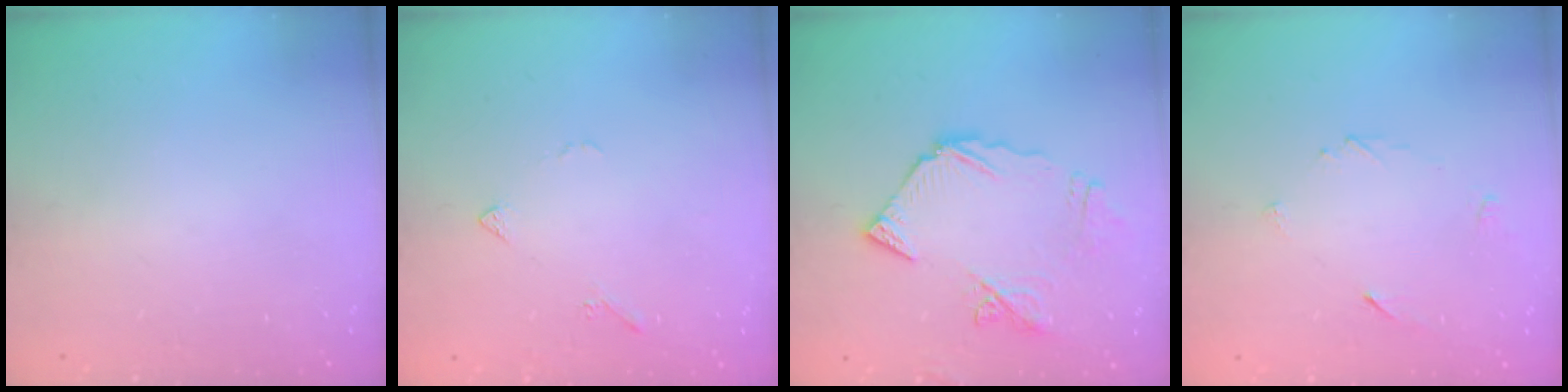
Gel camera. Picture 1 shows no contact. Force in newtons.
{"total": 3.9, "press": 3.9, "slide": 0.7}
{"total": 12.3, "press": 12.2, "slide": 1.5}
{"total": 4.0, "press": 3.9, "slide": 0.5}